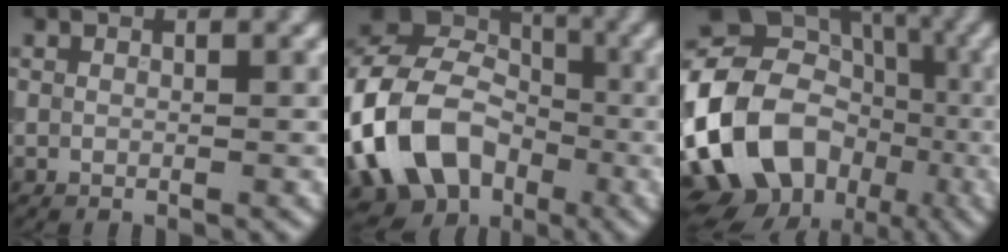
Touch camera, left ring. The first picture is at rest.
{"total": 15.4, "force": [-4.9, 12.0, 8.3], "torque": [-0.179, -0.005, -0.098]}
{"total": 18.1, "force": [-4.2, 14.3, 10.3], "torque": [-0.210, 0.012, -0.084]}